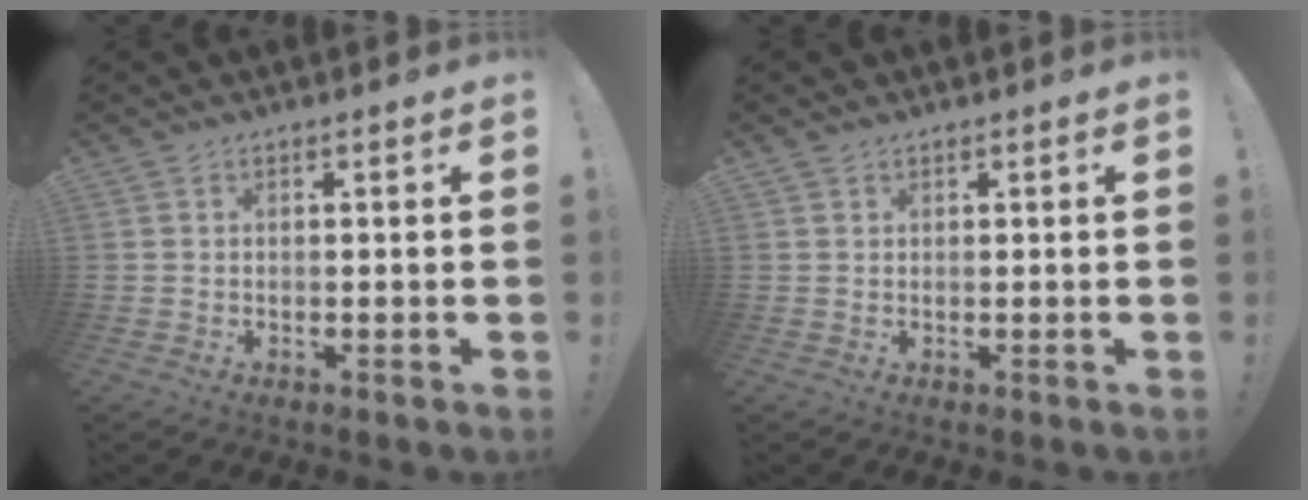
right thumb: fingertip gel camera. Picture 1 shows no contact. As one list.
[{"total": 0.9, "force": [0.8, 0.3, 0.1], "torque": [0.003, -0.005, 0.015]}]